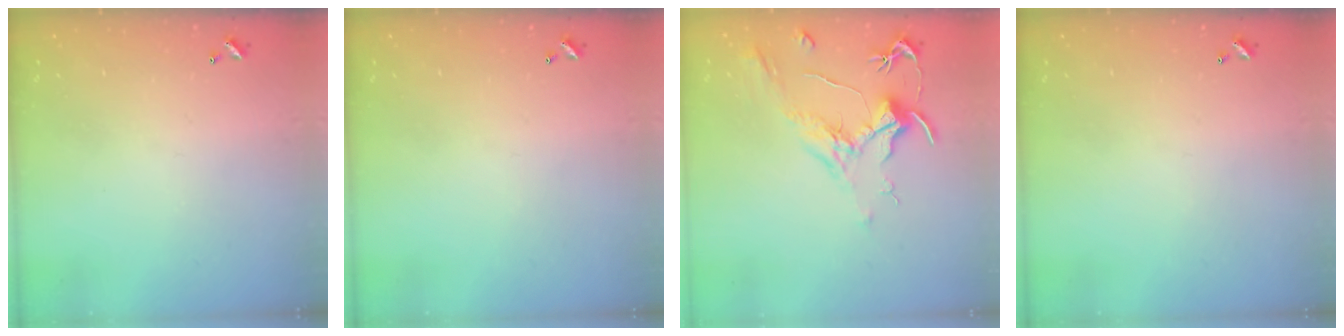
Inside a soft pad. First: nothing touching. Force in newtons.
{"total": 0.0}
{"total": 2.1, "press": 2.0, "slide": 0.8}
{"total": 0.0}